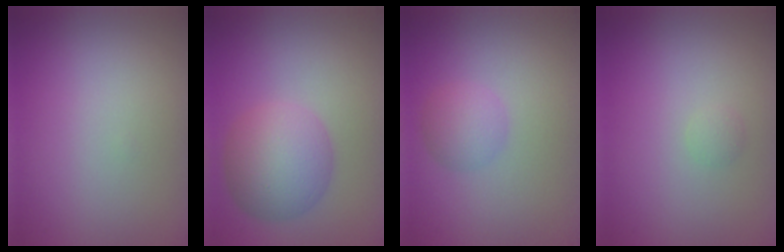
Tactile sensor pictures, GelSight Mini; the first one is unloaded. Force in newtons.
{"total": 5.8, "press": 5.8, "slide": 0.2}
{"total": 2.2, "press": 2.2, "slide": 0.0}
{"total": 0.6, "press": 0.6, "slide": 0.1}